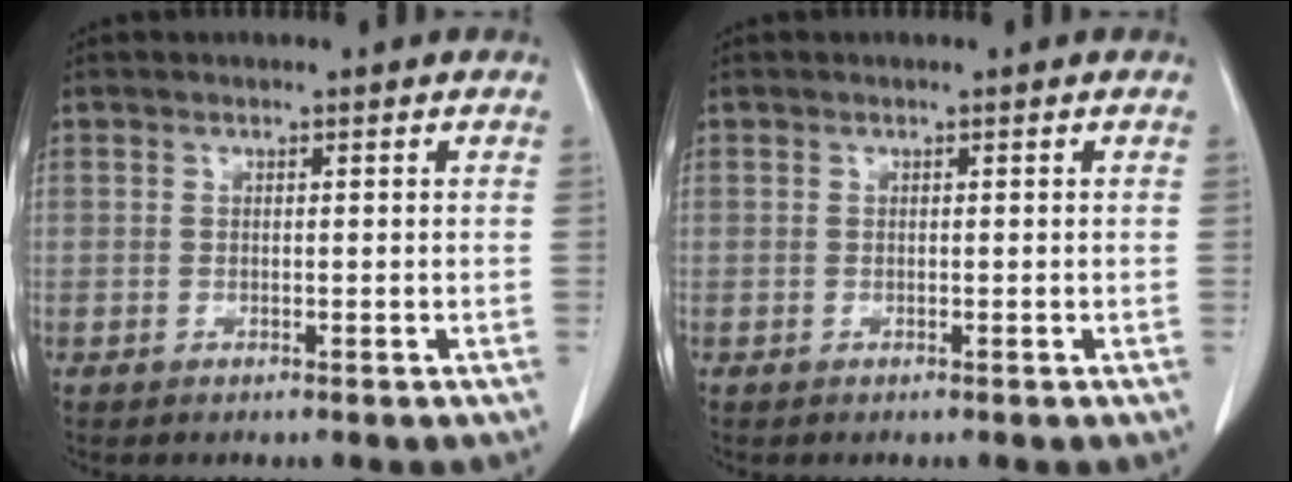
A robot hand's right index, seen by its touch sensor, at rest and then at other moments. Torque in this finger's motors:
{"motor_torque": [0.00, 0.00, 0.02, 0.00]}